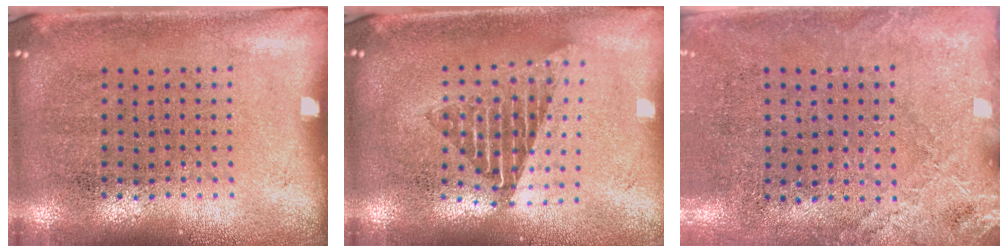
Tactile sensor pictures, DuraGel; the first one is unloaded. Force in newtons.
{"total": 1.7, "press": 1.4, "slide": 1.0}
{"total": 2.6, "press": 2.3, "slide": 1.1}